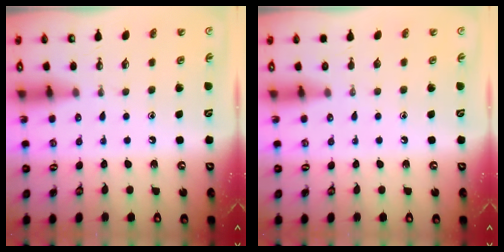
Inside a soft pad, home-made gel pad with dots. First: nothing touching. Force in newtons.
{"total": 0.0}